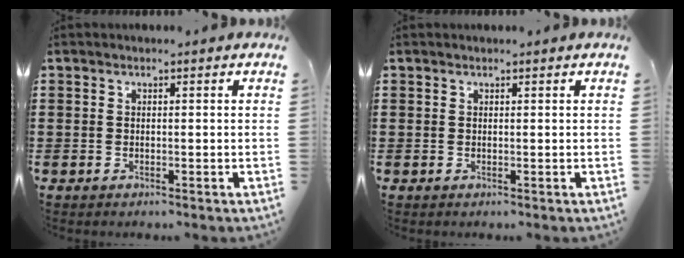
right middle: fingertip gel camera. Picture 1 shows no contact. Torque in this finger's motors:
{"motor_torque": [0.05, -0.45, 0.04, 0.02]}